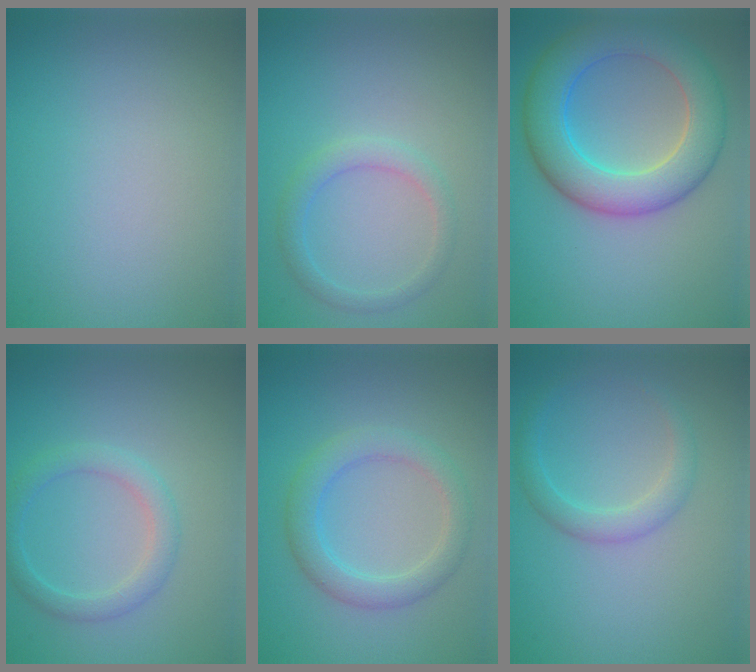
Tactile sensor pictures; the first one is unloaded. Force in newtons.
{"total": 2.1, "press": 2.1, "slide": 0.2}
{"total": 7.9, "press": 7.9, "slide": 0.3}
{"total": 2.5, "press": 2.5, "slide": 0.1}
{"total": 3.5, "press": 3.5, "slide": 0.2}
{"total": 2.2, "press": 2.2, "slide": 0.1}